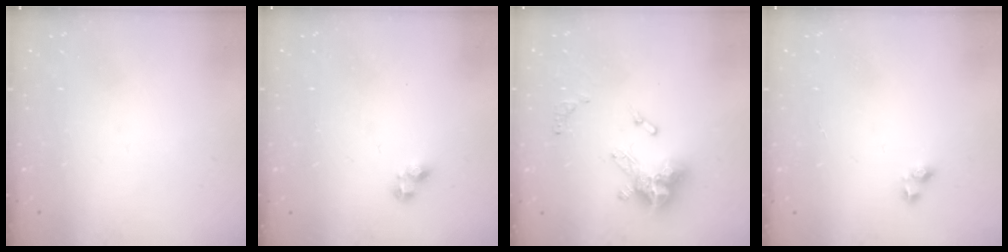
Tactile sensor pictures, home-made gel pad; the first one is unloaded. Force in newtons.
{"total": 2.8, "press": 2.8, "slide": 0.3}
{"total": 13.5, "press": 13.4, "slide": 1.3}
{"total": 2.2, "press": 1.9, "slide": 1.1}